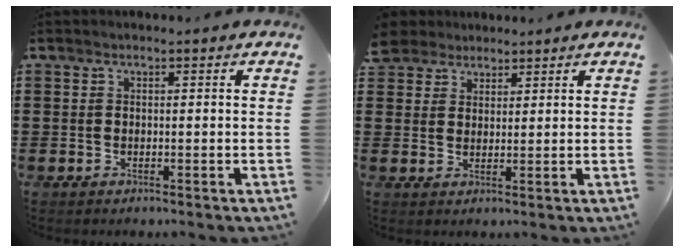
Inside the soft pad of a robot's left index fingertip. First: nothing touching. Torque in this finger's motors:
{"motor_torque": [0.73, -0.66, 1.05, 0.21]}